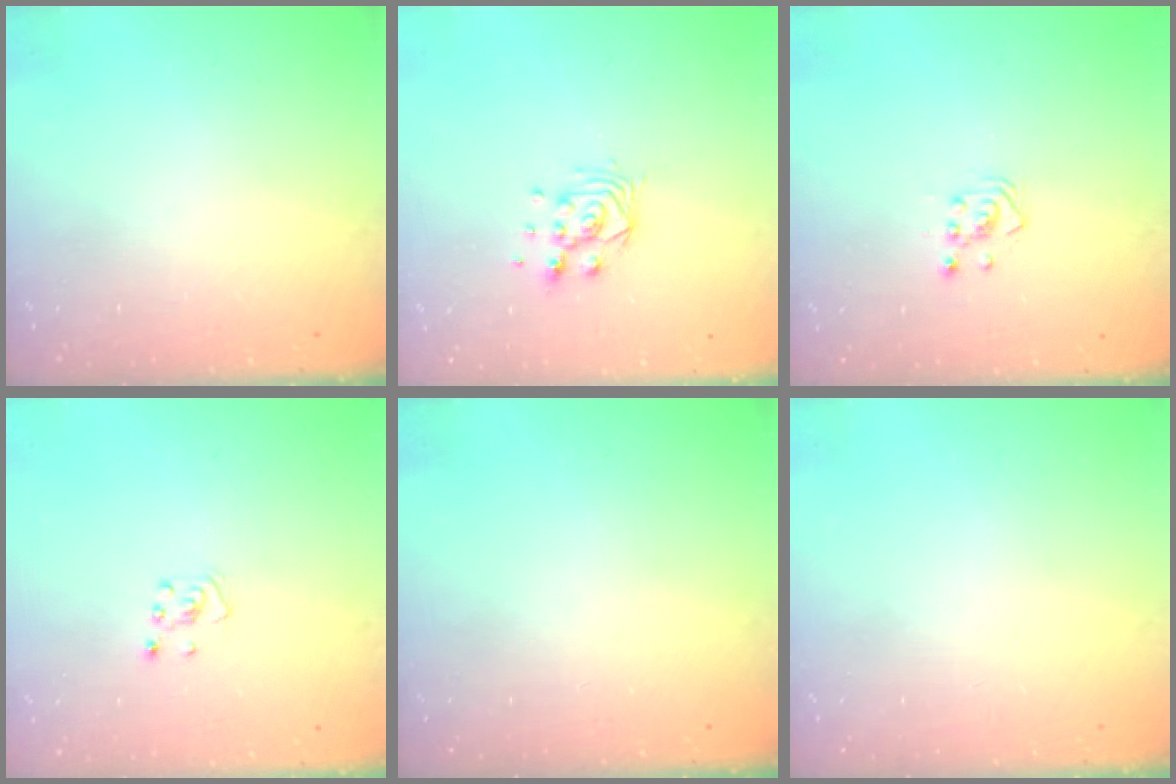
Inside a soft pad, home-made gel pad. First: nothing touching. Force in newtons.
{"total": 8.3, "press": 8.3, "slide": 0.5}
{"total": 2.9, "press": 2.8, "slide": 0.3}
{"total": 2.8, "press": 2.8, "slide": 0.3}
{"total": 0.0}
{"total": 0.0}